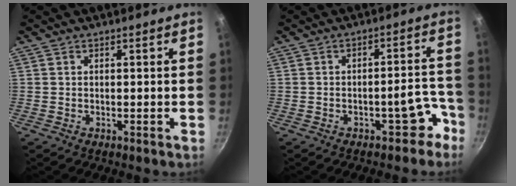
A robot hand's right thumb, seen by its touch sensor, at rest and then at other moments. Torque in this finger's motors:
{"motor_torque": [2.76, 1.33, 1.66, -1.11, 0.85]}